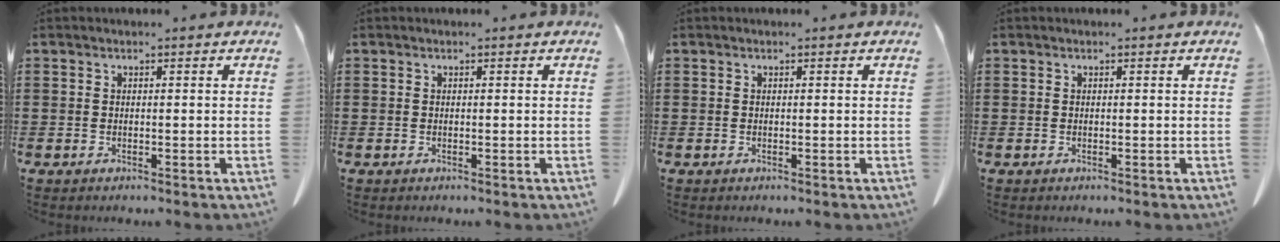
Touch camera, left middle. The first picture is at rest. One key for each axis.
{"total": 0.0}
{"total": 0.0}
{"total": 0.0}